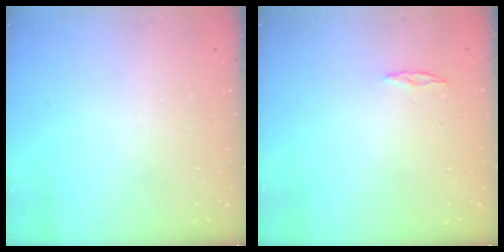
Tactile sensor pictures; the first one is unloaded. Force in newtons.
{"total": 3.0, "press": 2.9, "slide": 0.3}